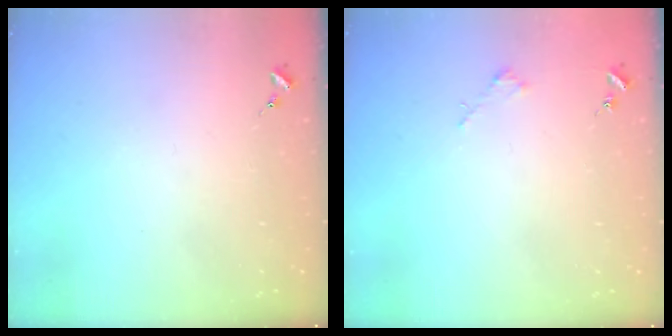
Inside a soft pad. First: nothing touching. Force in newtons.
{"total": 1.8, "press": 1.8, "slide": 0.2}